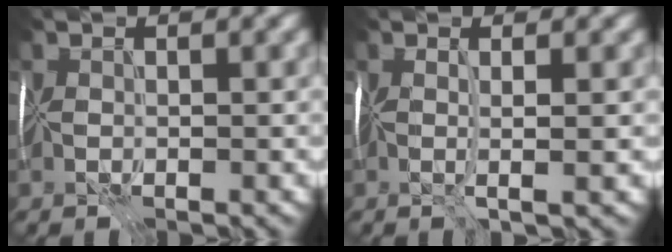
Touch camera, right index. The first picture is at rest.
{"total": 2.1, "force": [0.1, 0.1, 2.1], "torque": [-0.032, 0.001, -0.002]}